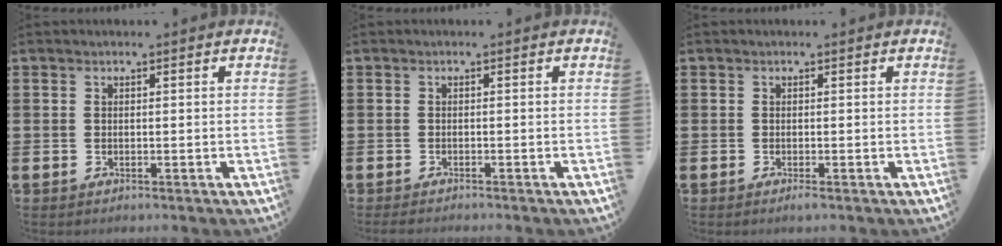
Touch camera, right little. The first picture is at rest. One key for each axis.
{"total": 0.6, "fx": -0.5, "fy": 0.0, "fz": 0.3, "tx": -0.005, "ty": -0.003, "tz": -0.010}
{"total": 0.5, "fx": -0.1, "fy": 0.1, "fz": 0.5, "tx": -0.009, "ty": -0.002, "tz": -0.002}